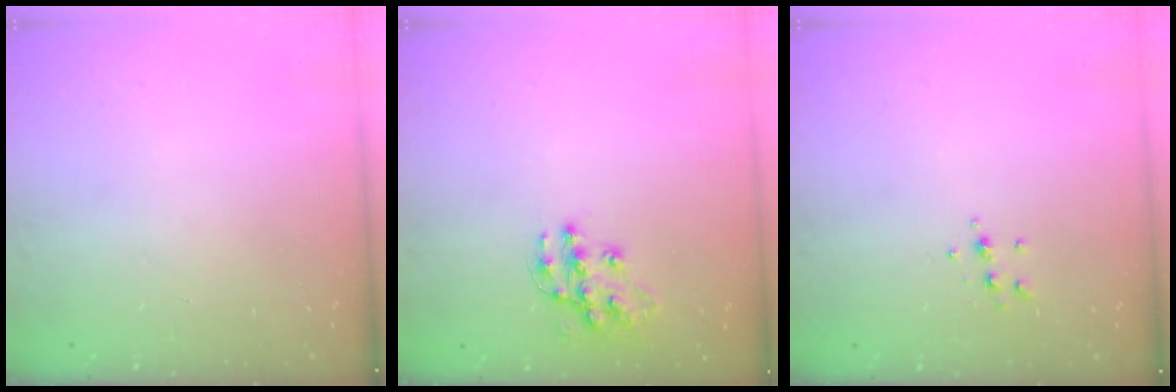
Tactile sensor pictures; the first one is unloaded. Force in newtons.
{"total": 12.2, "press": 12.2, "slide": 0.9}
{"total": 5.8, "press": 5.8, "slide": 0.6}